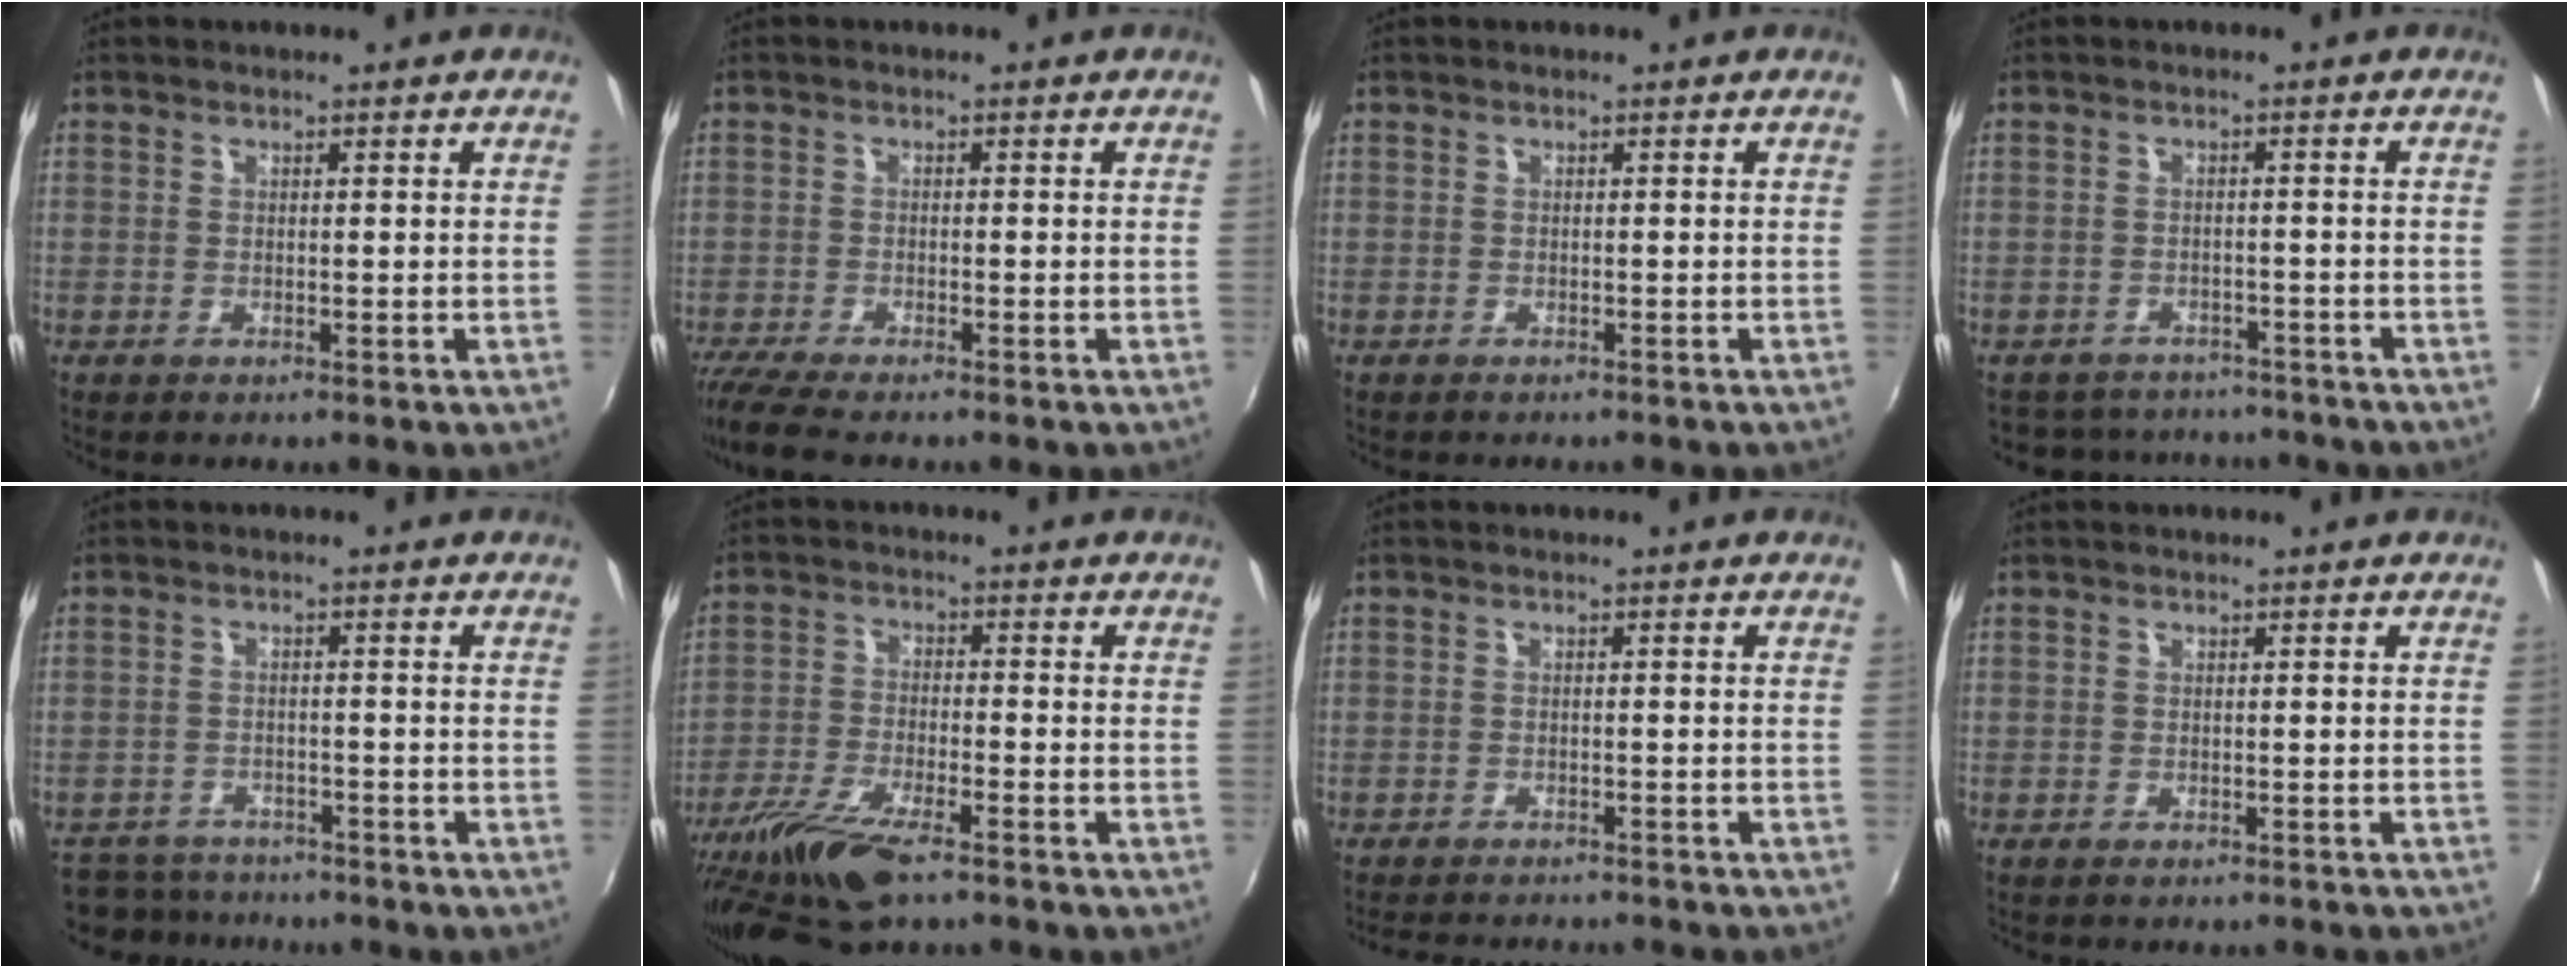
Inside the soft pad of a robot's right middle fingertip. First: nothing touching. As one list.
[{"total": 6.0, "force": [-5.1, 0.3, 3.0], "torque": [-0.081, -0.027, -0.093]}, {"total": 1.0, "force": [-0.8, 0.6, 0.0], "torque": [-0.006, 0.002, -0.012]}, {"total": 11.2, "force": [-9.8, 4.5, 2.9], "torque": [-0.070, 0.011, -0.131]}, {"total": 9.1, "force": [-8.2, 3.4, 1.9], "torque": [-0.060, -0.003, -0.126]}, {"total": 13.5, "force": [-9.7, 3.4, 8.7], "torque": [-0.192, -0.040, -0.185]}, {"total": 9.0, "force": [-8.2, 1.9, 3.3], "torque": [-0.078, -0.015, -0.117]}, {"total": 2.4, "force": [-2.1, 0.8, 0.7], "torque": [-0.013, -0.006, -0.024]}]